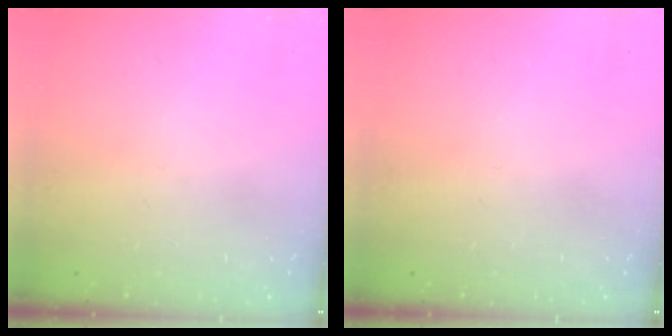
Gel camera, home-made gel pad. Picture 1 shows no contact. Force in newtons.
{"total": 0.0}